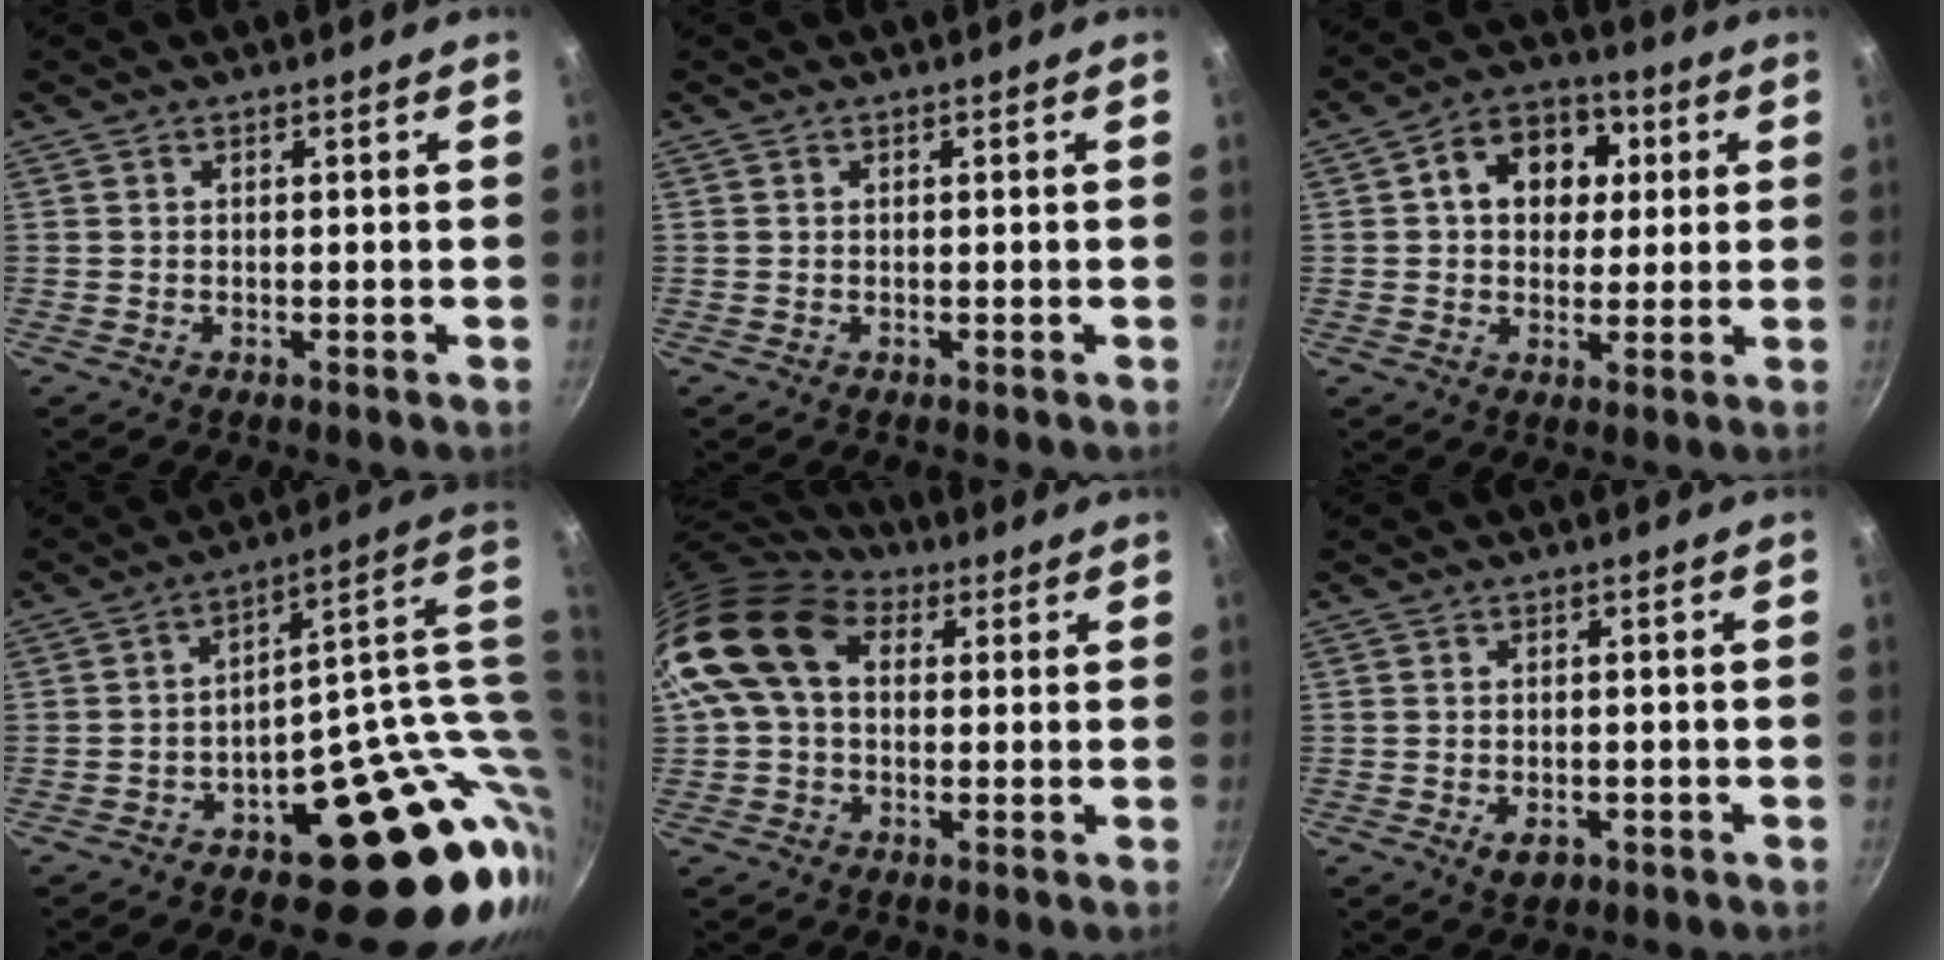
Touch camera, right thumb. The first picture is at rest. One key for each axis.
{"total": 0.0}
{"total": 12.2, "fx": 2.9, "fy": 9.4, "fz": 7.2, "tx": -0.071, "ty": 0.013, "tz": 0.029}
{"total": 22.3, "fx": 3.0, "fy": 13.2, "fz": 17.7, "tx": -0.156, "ty": 0.005, "tz": 0.061}
{"total": 14.2, "fx": 3.1, "fy": 10.0, "fz": 9.6, "tx": -0.165, "ty": 0.023, "tz": 0.039}
{"total": 3.2, "fx": -1.2, "fy": 2.0, "fz": 2.2, "tx": -0.032, "ty": 0.004, "tz": -0.013}